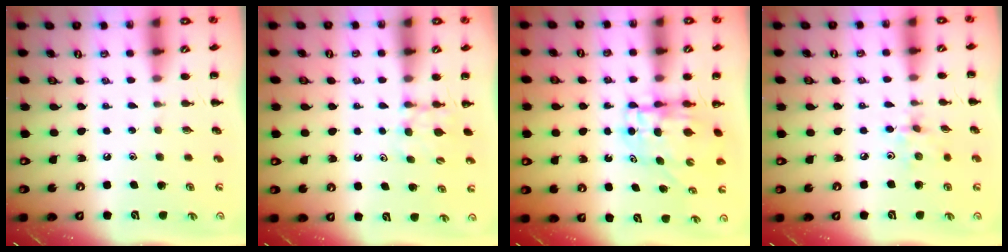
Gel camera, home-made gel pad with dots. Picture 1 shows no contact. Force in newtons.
{"total": 7.2, "press": 7.1, "slide": 1.6}
{"total": 6.2, "press": 6.1, "slide": 1.1}
{"total": 4.3, "press": 4.2, "slide": 0.7}